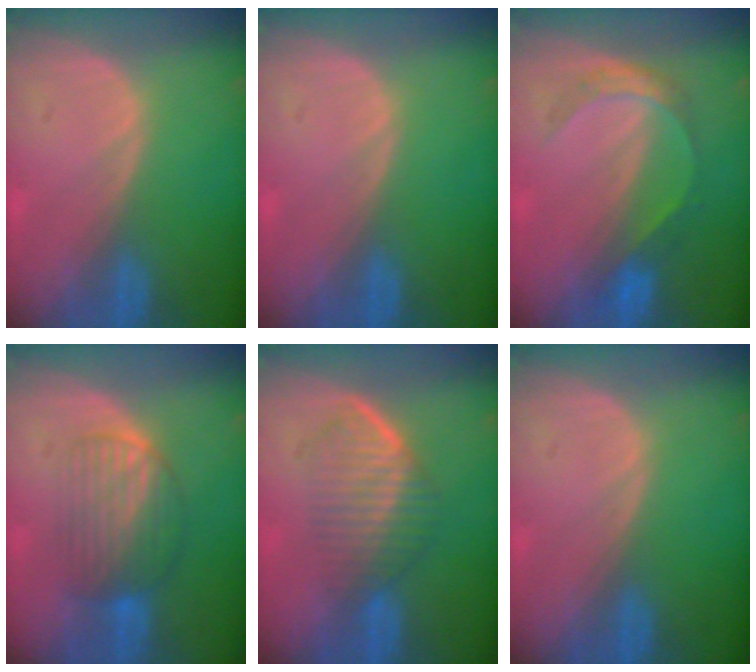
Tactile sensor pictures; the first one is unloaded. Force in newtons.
{"total": 0.0}
{"total": 4.8, "press": 4.7, "slide": 1.0}
{"total": 6.7, "press": 6.5, "slide": 1.8}
{"total": 7.1, "press": 6.1, "slide": 3.6}
{"total": 0.0}